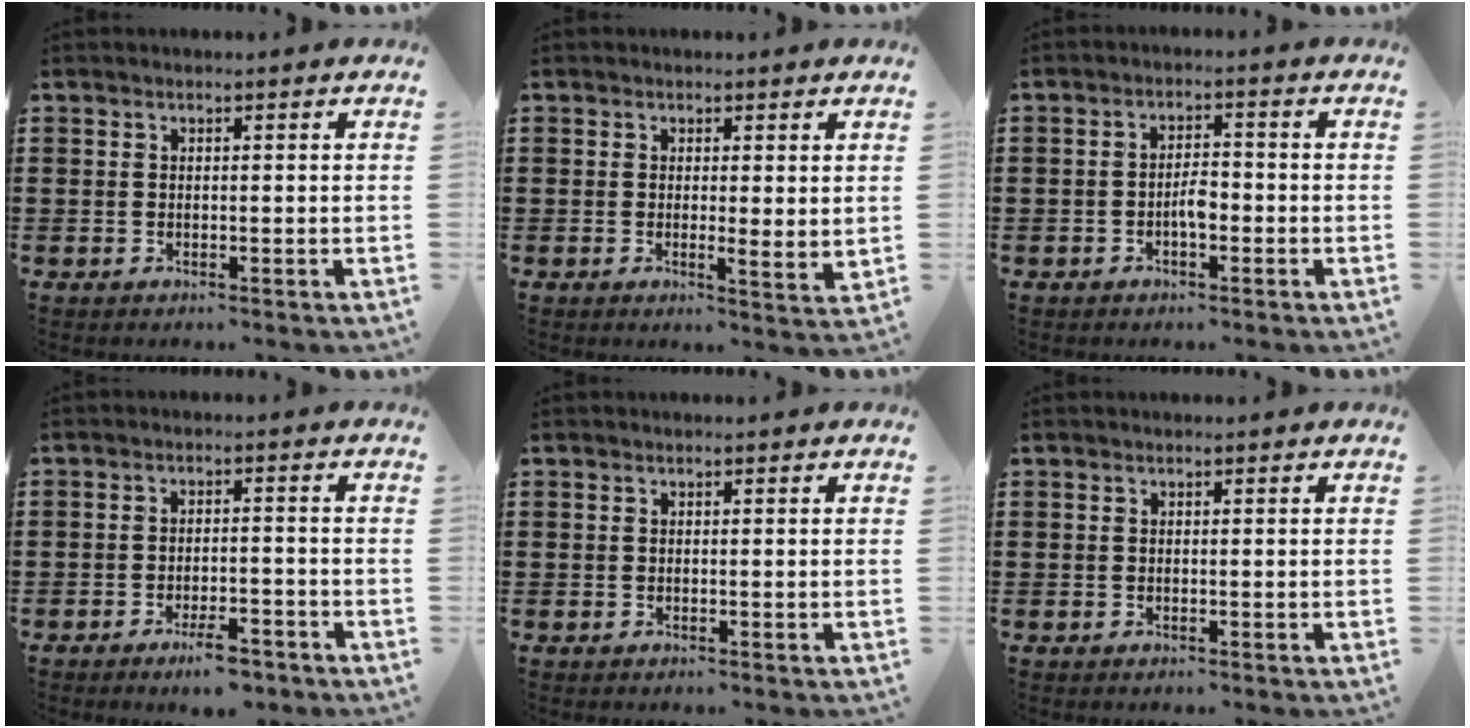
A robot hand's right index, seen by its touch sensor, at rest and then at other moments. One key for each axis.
{"total": 1.8, "fx": 0.9, "fy": 0.5, "fz": 1.5, "tx": -0.032, "ty": 0.001, "tz": 0.017}
{"total": 3.1, "fx": -1.0, "fy": 1.2, "fz": 2.6, "tx": -0.050, "ty": 0.005, "tz": -0.020}
{"total": 4.1, "fx": -3.2, "fy": 0.6, "fz": 2.5, "tx": -0.039, "ty": 0.005, "tz": -0.056}
{"total": 0.0}
{"total": 0.0}